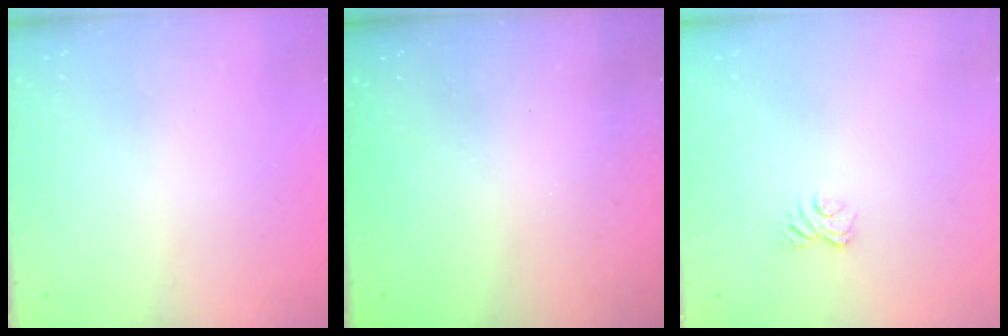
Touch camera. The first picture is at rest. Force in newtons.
{"total": 2.4, "press": 2.3, "slide": 0.8}
{"total": 2.8, "press": 2.5, "slide": 1.3}